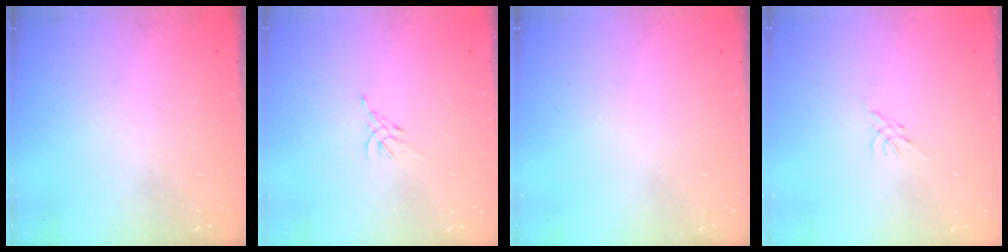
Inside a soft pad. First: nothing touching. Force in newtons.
{"total": 1.9, "press": 1.8, "slide": 0.5}
{"total": 0.0}
{"total": 0.5, "press": 0.4, "slide": 0.3}